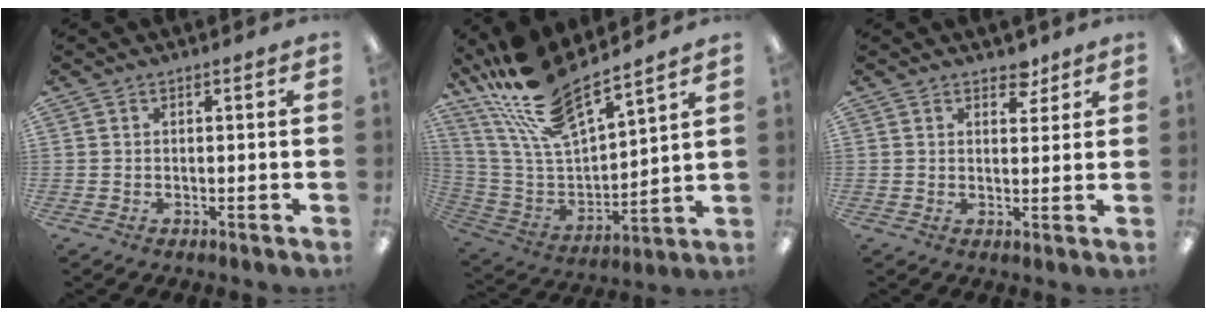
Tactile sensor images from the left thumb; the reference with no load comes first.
{"total": 19.1, "force": [15.9, 4.8, 9.4], "torque": [-0.213, -0.108, 0.282]}
{"total": 4.4, "force": [3.6, 2.2, 1.3], "torque": [0.000, -0.020, 0.060]}